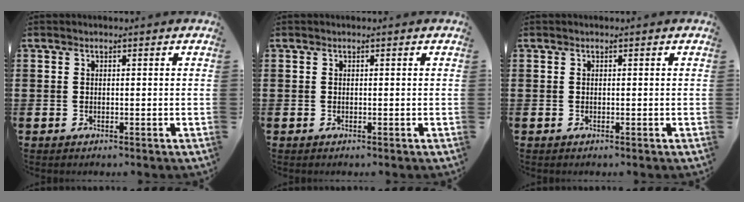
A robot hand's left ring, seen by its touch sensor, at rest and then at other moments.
{"total": 0.0}
{"total": 0.0}